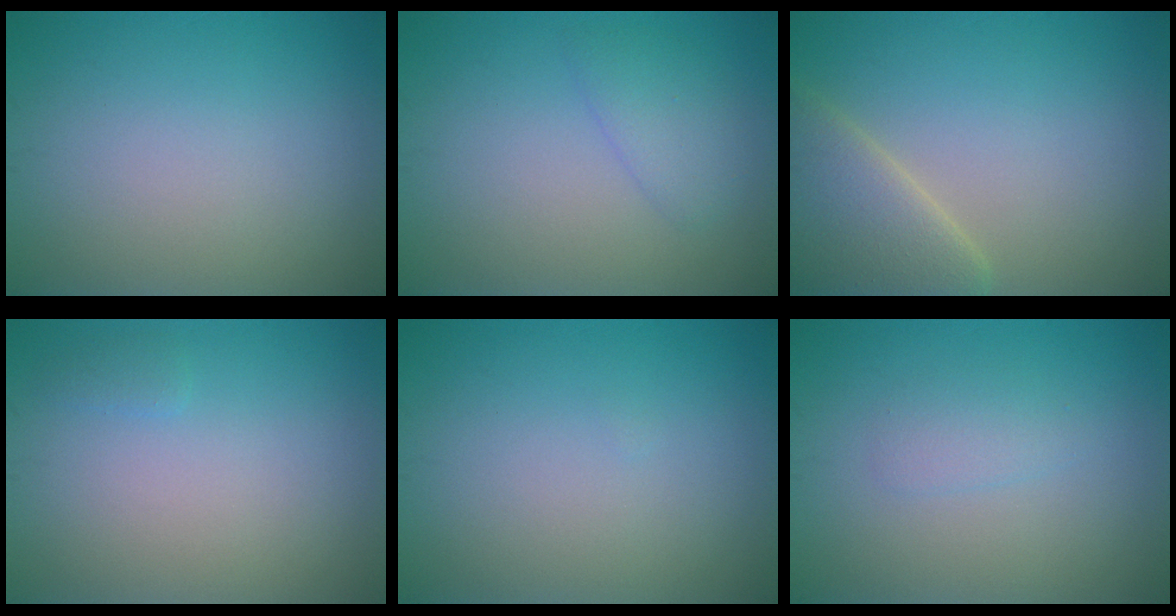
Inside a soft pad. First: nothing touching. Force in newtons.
{"total": 2.0, "press": 2.0, "slide": 0.2}
{"total": 5.7, "press": 5.7, "slide": 0.6}
{"total": 0.6, "press": 0.6, "slide": 0.1}
{"total": 0.0}
{"total": 1.3, "press": 1.3, "slide": 0.0}